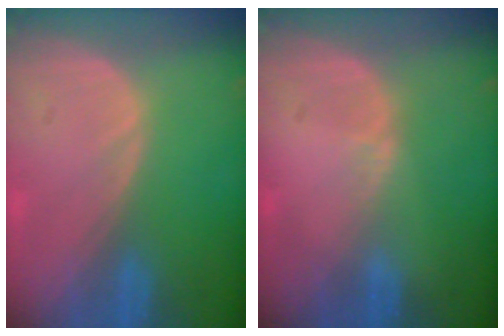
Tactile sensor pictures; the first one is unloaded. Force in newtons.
{"total": 0.6, "press": 0.6, "slide": 0.2}